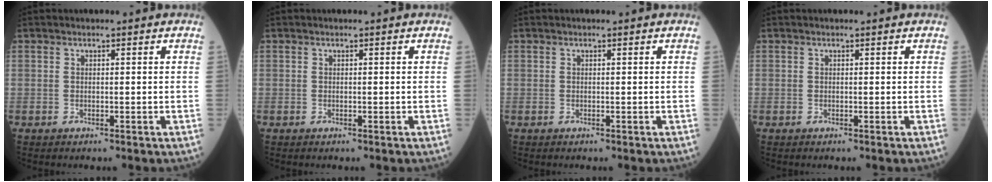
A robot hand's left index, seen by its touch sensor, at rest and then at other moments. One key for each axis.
{"total": 0.0}
{"total": 0.0}
{"total": 0.0}